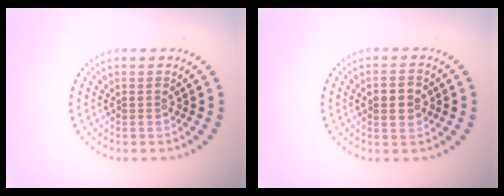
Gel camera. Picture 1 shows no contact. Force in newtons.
{"total": 2.3, "press": 2.3, "slide": 0.1}